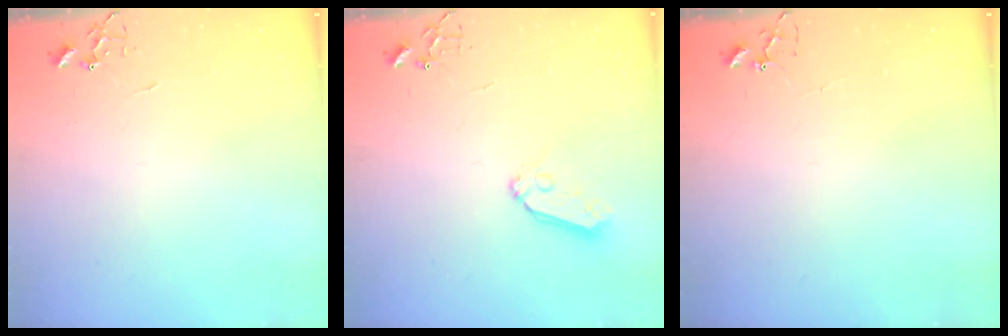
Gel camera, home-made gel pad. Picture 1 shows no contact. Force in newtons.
{"total": 6.9, "press": 6.9, "slide": 0.5}
{"total": 3.9, "press": 3.8, "slide": 0.2}